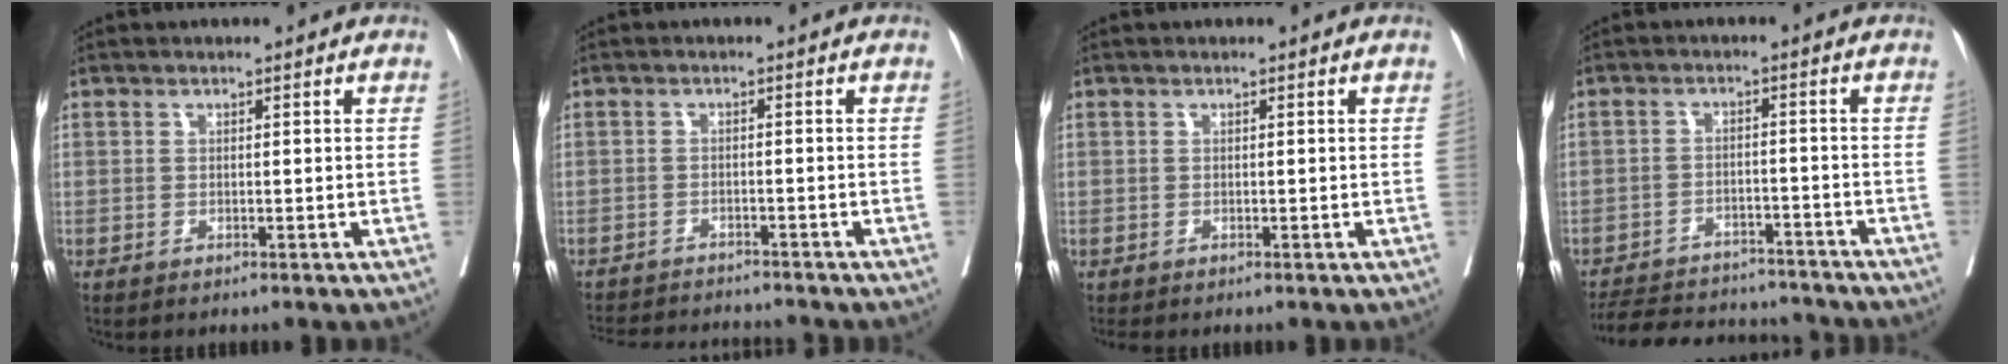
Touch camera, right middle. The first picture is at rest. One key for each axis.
{"total": 11.1, "fx": -10.6, "fy": 1.1, "fz": 3.2, "tx": -0.050, "ty": -0.003, "tz": -0.148}
{"total": 0.8, "fx": -0.7, "fy": 0.2, "fz": 0.2, "tx": -0.007, "ty": -0.002, "tz": -0.015}
{"total": 15.7, "fx": -14.4, "fy": 4.4, "fz": 4.3, "tx": -0.089, "ty": 0.004, "tz": -0.201}